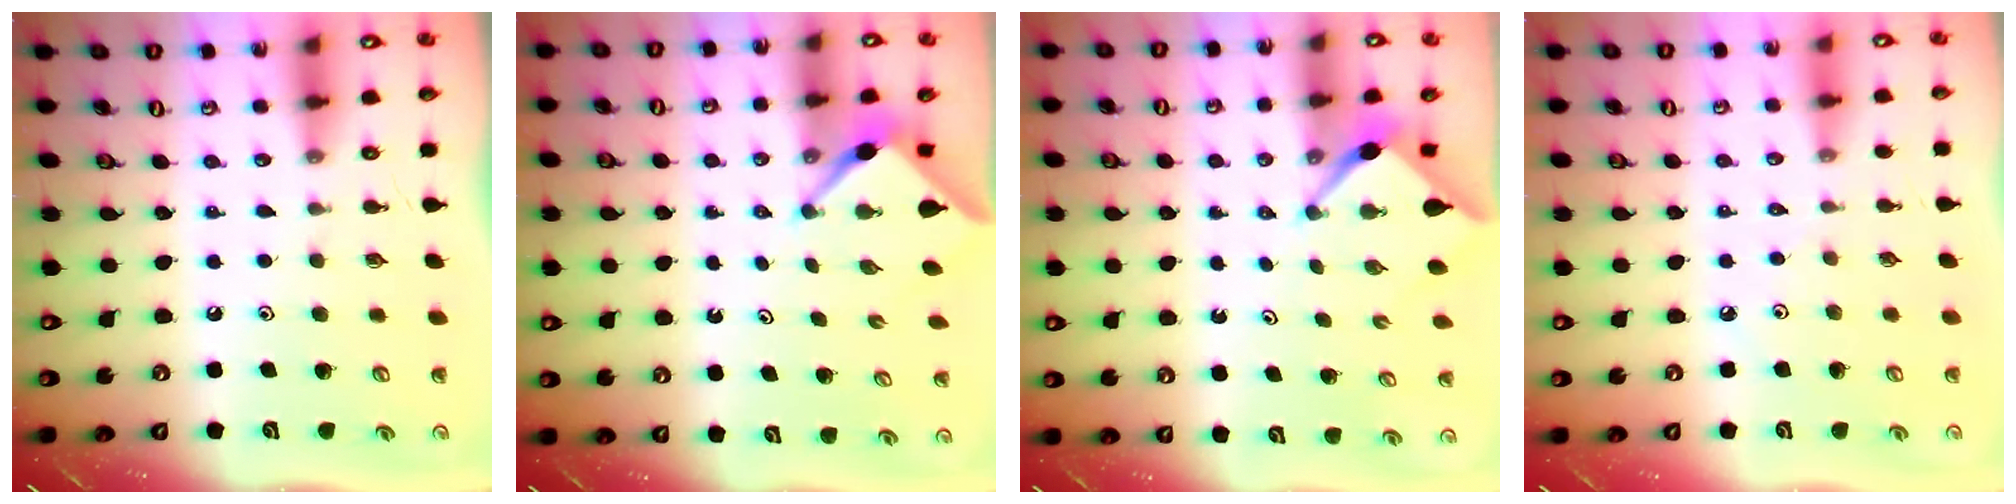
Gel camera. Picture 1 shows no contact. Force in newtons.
{"total": 3.8, "press": 3.8, "slide": 0.3}
{"total": 2.5, "press": 2.5, "slide": 0.3}
{"total": 1.9, "press": 1.9, "slide": 0.4}